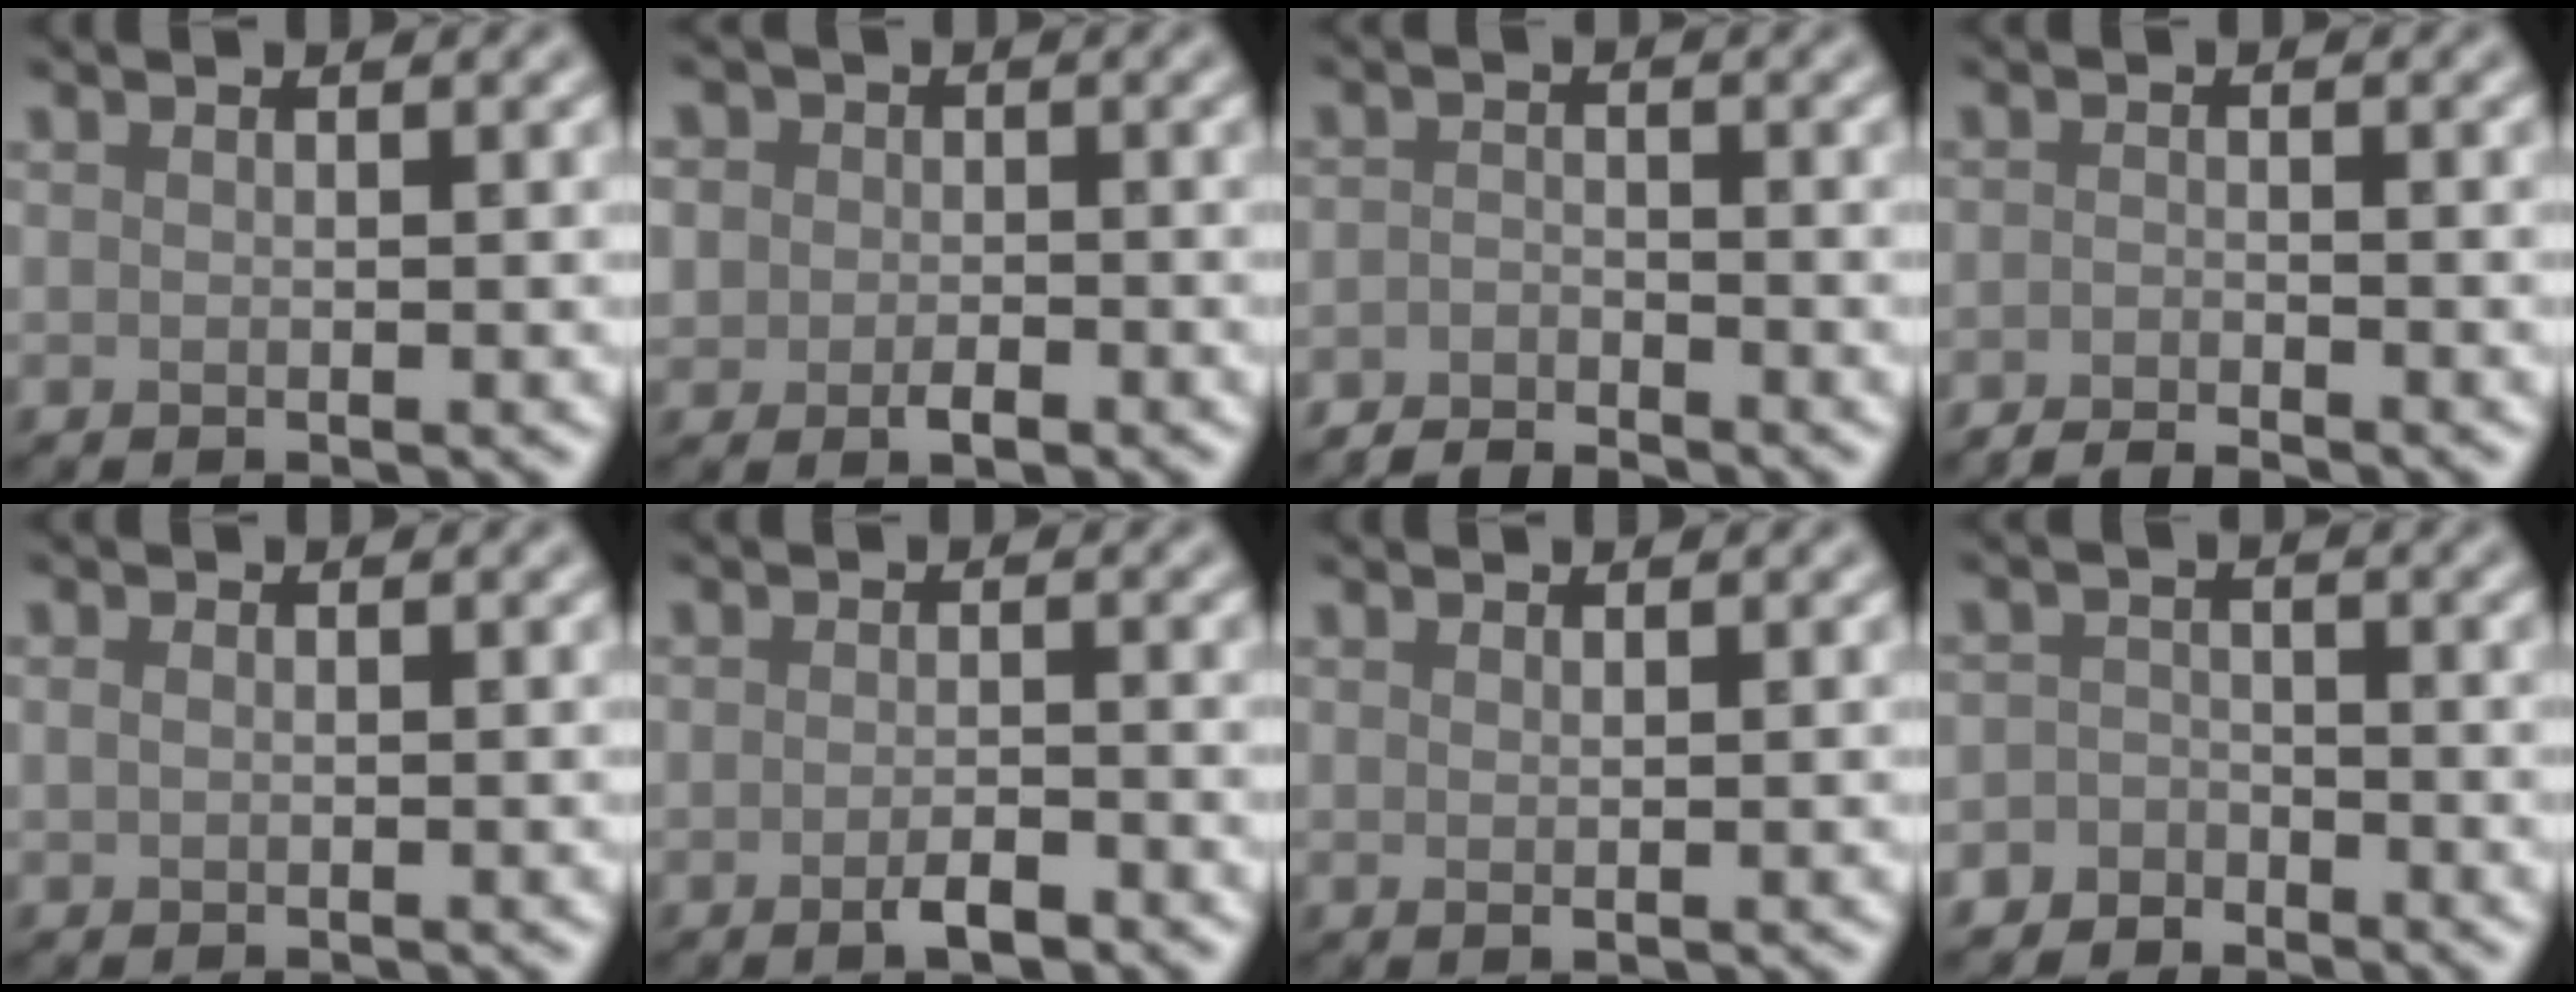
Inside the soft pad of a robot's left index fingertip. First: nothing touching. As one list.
[{"total": 3.0, "force": [-0.4, 2.6, 1.4], "torque": [-0.009, -0.002, -0.021]}, {"total": 2.1, "force": [-2.0, 0.4, 0.3], "torque": [-0.006, 0.001, -0.044]}, {"total": 1.8, "force": [-1.7, 0.2, 0.6], "torque": [-0.004, 0.000, -0.035]}, {"total": 0.6, "force": [0.1, 0.5, 0.4], "torque": [-0.009, 0.000, 0.001]}, {"total": 2.0, "force": [-1.1, 0.7, 1.5], "torque": [-0.028, -0.001, -0.020]}, {"total": 0.6, "force": [0.4, 0.1, 0.4], "torque": [-0.008, 0.000, 0.007]}, {"total": 2.0, "force": [-1.6, 1.3, -0.1], "torque": [0.017, 0.009, -0.037]}]